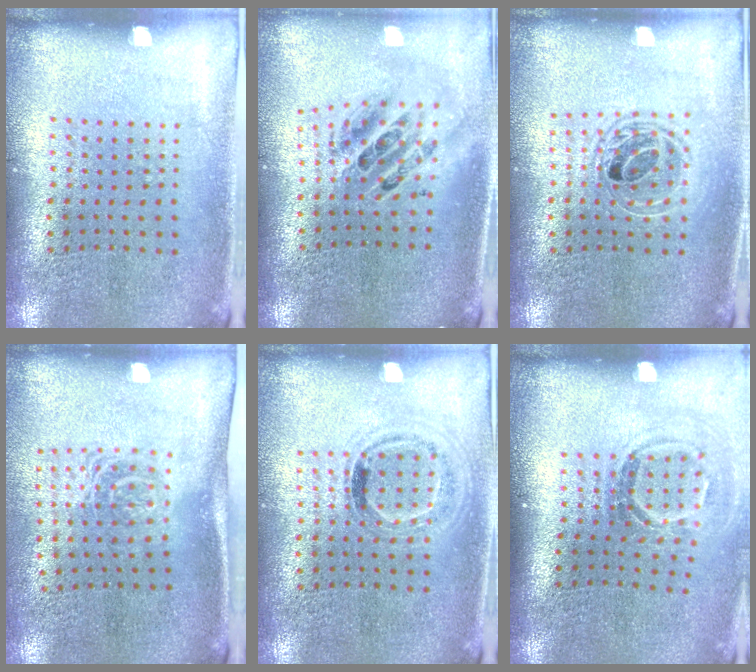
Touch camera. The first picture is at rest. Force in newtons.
{"total": 2.0, "press": 1.6, "slide": 1.2}
{"total": 1.7, "press": 1.4, "slide": 0.9}
{"total": 1.6, "press": 1.2, "slide": 1.1}
{"total": 1.0, "press": 0.9, "slide": 0.3}
{"total": 1.7, "press": 1.1, "slide": 1.3}